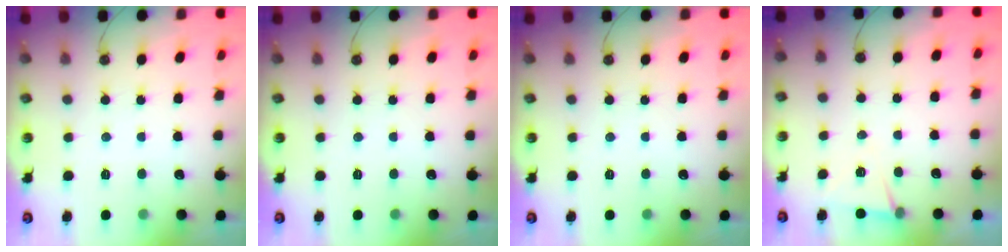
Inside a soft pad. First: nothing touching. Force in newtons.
{"total": 0.0}
{"total": 0.0}
{"total": 6.2, "press": 4.2, "slide": 4.5}